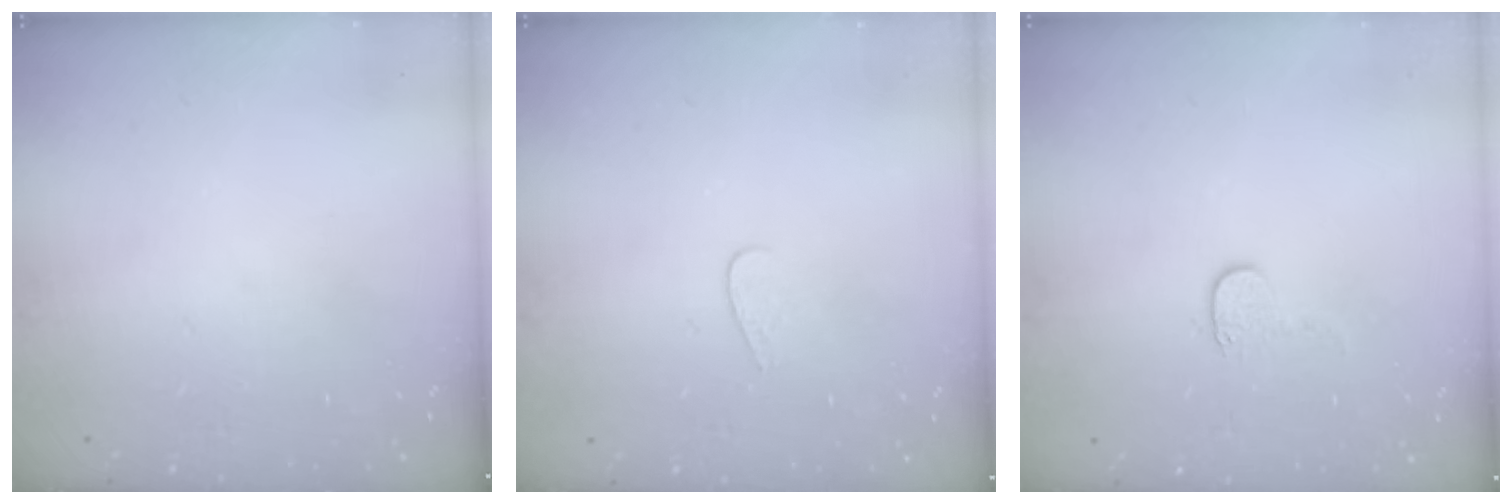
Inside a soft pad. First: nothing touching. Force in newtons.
{"total": 3.5, "press": 3.5, "slide": 0.3}
{"total": 4.7, "press": 4.7, "slide": 0.5}